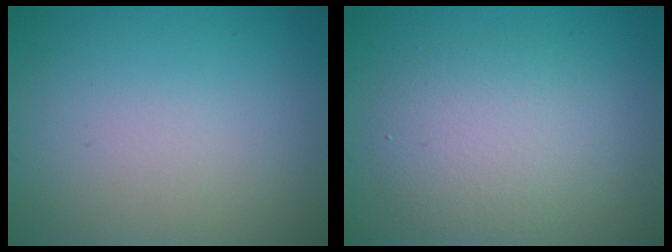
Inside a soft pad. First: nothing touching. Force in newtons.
{"total": 2.6, "press": 2.6, "slide": 0.3}